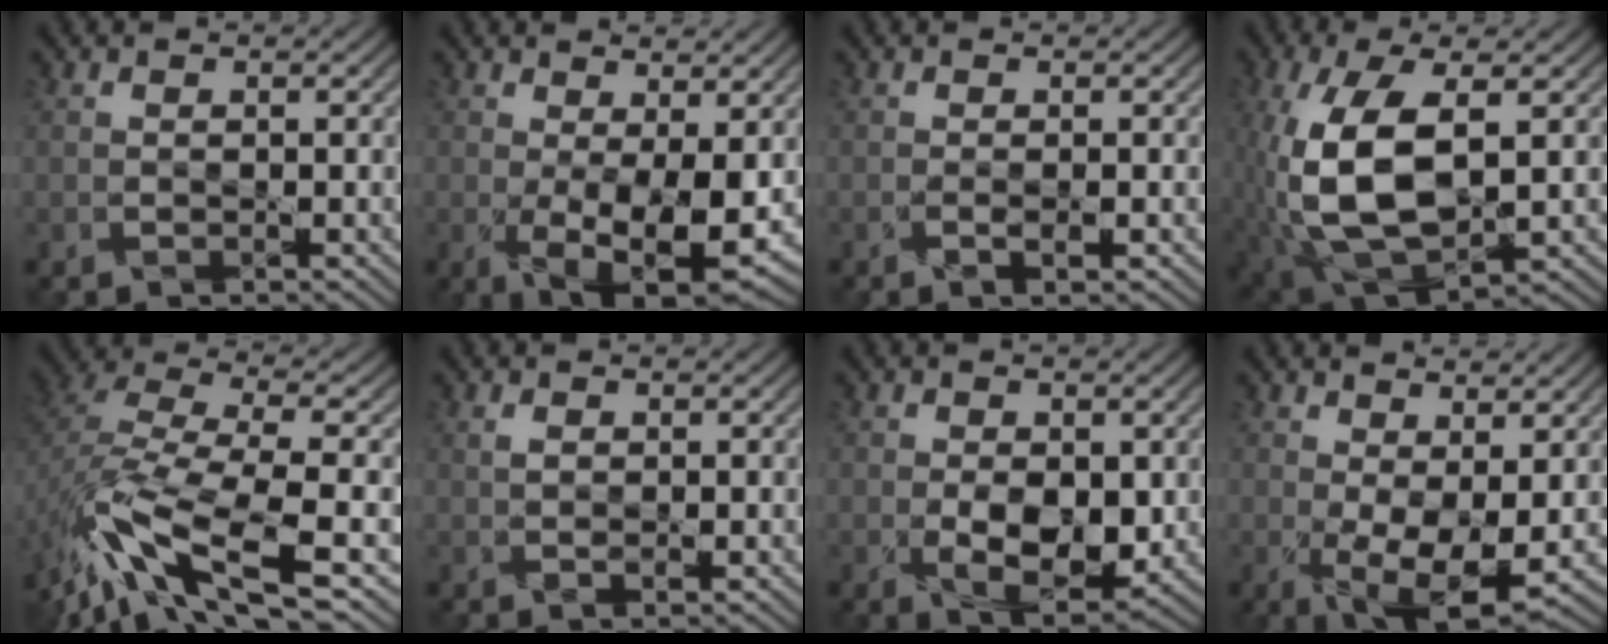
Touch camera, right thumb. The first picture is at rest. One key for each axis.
{"total": 7.4, "fx": -0.6, "fy": 3.1, "fz": 6.7, "tx": -0.132, "ty": -0.022, "tz": 0.000}
{"total": 1.1, "fx": -0.3, "fy": 0.0, "fz": 1.0, "tx": -0.021, "ty": 0.001, "tz": -0.009}
{"total": 13.2, "fx": 0.1, "fy": 6.7, "fz": 11.3, "tx": -0.271, "ty": -0.007, "tz": 0.008}
{"total": 12.7, "fx": -5.9, "fy": 4.3, "fz": 10.4, "tx": -0.232, "ty": -0.012, "tz": -0.105}
{"total": 1.3, "fx": 0.5, "fy": 0.7, "fz": 1.1, "tx": -0.024, "ty": 0.000, "tz": 0.009}
{"total": 5.9, "fx": -0.6, "fy": 3.4, "fz": 4.8, "tx": -0.091, "ty": -0.016, "tz": -0.003}
{"total": 6.2, "fx": 0.1, "fy": 2.6, "fz": 5.6, "tx": -0.112, "ty": -0.012, "tz": 0.007}